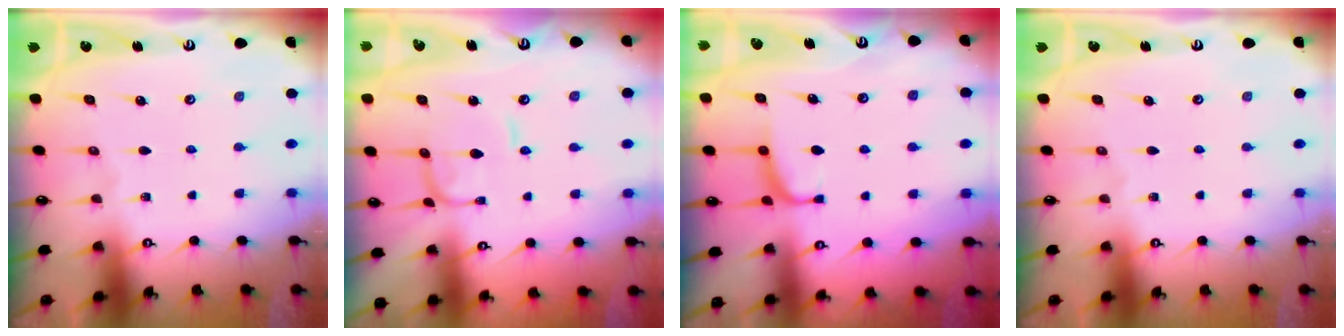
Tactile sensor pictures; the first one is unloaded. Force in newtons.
{"total": 1.0, "press": 0.9, "slide": 0.2}
{"total": 1.3, "press": 1.2, "slide": 0.6}
{"total": 0.0}